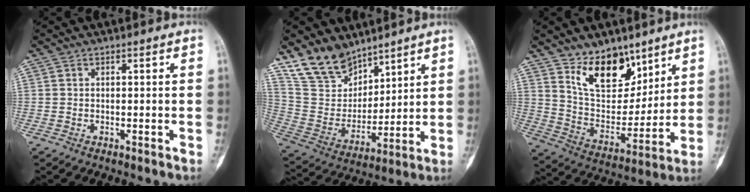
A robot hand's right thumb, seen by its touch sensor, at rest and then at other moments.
{"total": 12.8, "force": [10.4, 6.6, 3.2], "torque": [-0.032, -0.064, 0.217]}
{"total": 14.4, "force": [9.5, 8.0, 7.3], "torque": [-0.076, -0.070, 0.180]}